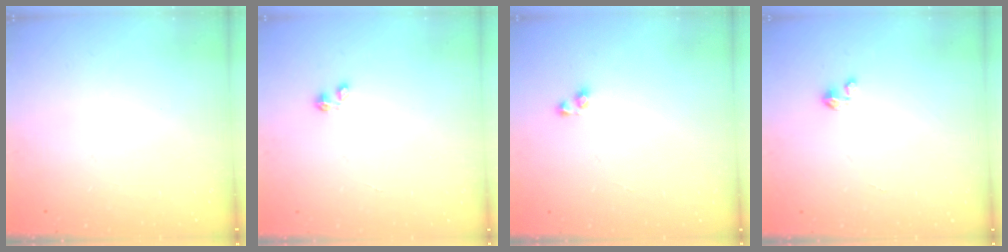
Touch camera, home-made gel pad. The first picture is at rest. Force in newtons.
{"total": 0.0}
{"total": 2.9, "press": 2.9, "slide": 0.2}
{"total": 1.5, "press": 1.5, "slide": 0.1}